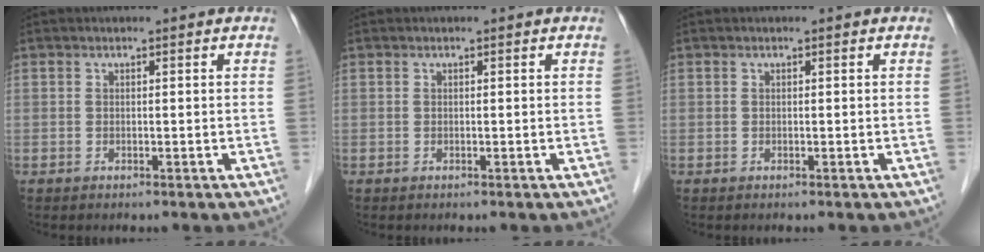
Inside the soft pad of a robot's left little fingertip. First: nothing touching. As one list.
[{"total": 0.0}, {"total": 0.0}]